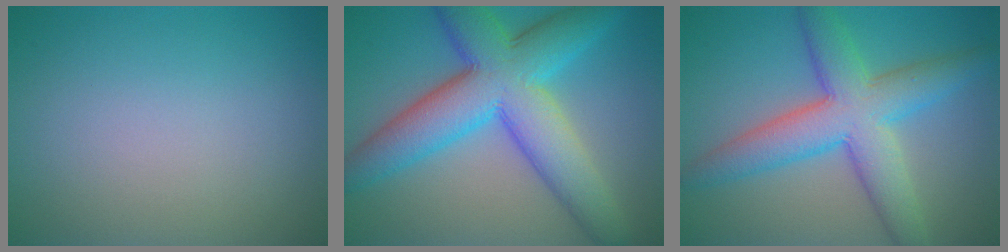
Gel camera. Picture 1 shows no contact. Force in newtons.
{"total": 10.8, "press": 10.8, "slide": 0.1}
{"total": 7.7, "press": 7.7, "slide": 0.1}